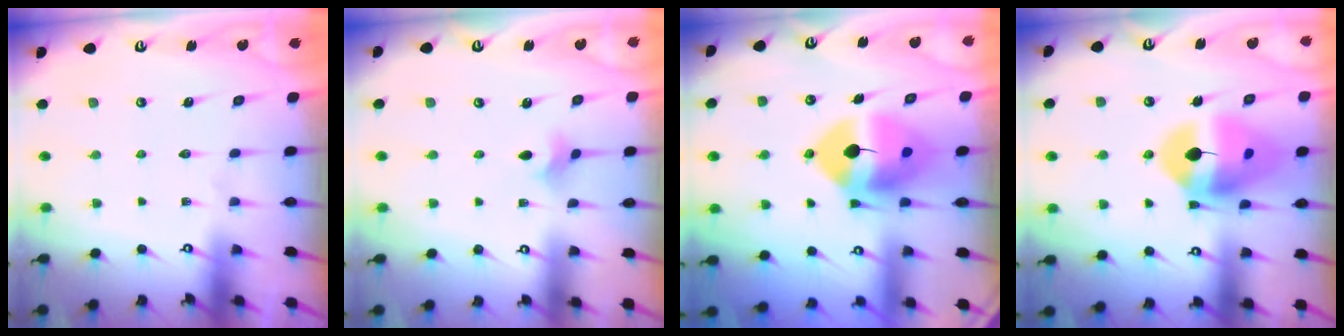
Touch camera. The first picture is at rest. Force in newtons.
{"total": 2.0, "press": 1.9, "slide": 0.6}
{"total": 13.2, "press": 13.0, "slide": 2.1}
{"total": 15.4, "press": 15.3, "slide": 1.7}